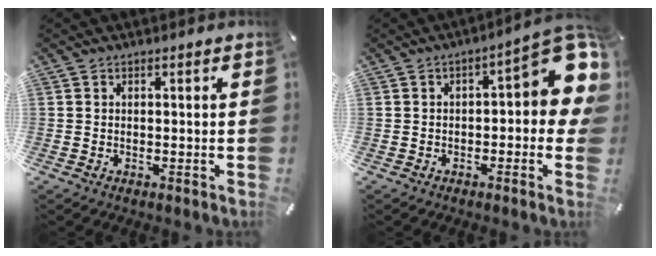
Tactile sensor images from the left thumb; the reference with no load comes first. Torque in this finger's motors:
{"motor_torque": [0.30, 0.21, 0.67, 0.39, 0.08]}